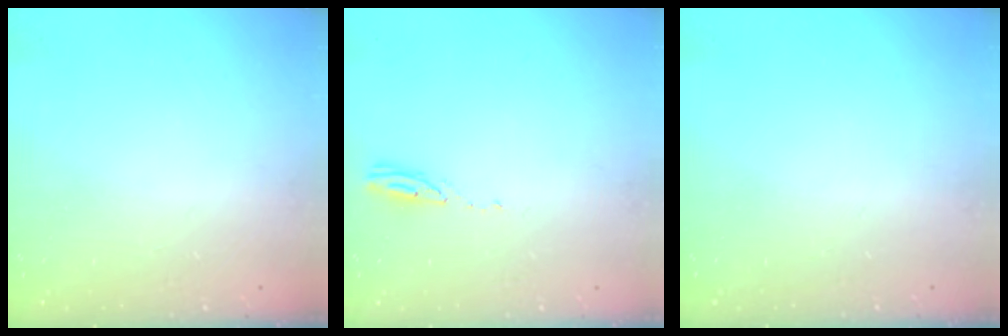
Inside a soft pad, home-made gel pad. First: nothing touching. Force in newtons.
{"total": 3.0, "press": 3.0, "slide": 0.1}
{"total": 0.0}